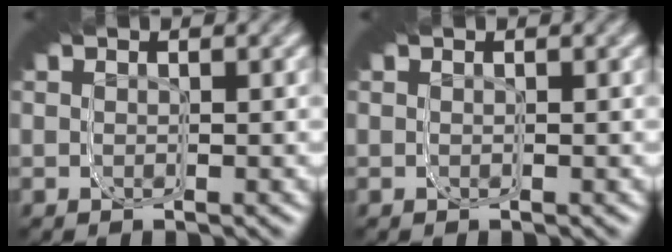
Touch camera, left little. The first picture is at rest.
{"total": 0.0}